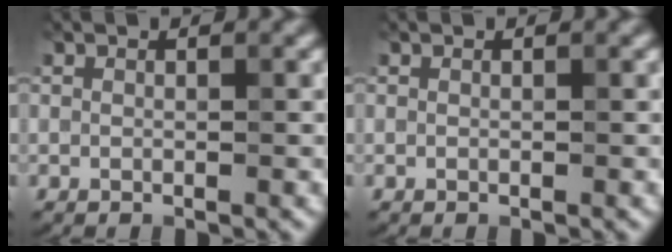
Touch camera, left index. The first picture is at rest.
{"total": 0.0}